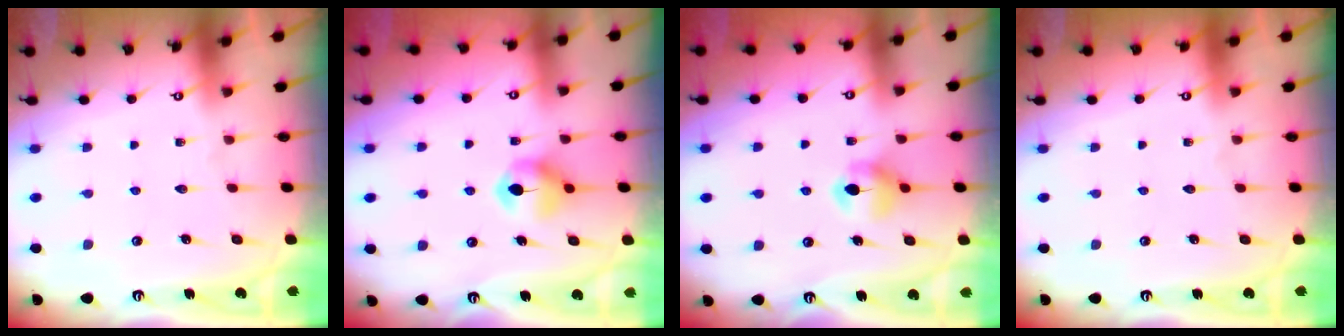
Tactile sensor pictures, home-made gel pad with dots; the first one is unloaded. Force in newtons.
{"total": 6.9, "press": 6.8, "slide": 0.4}
{"total": 5.9, "press": 5.9, "slide": 0.7}
{"total": 0.0}